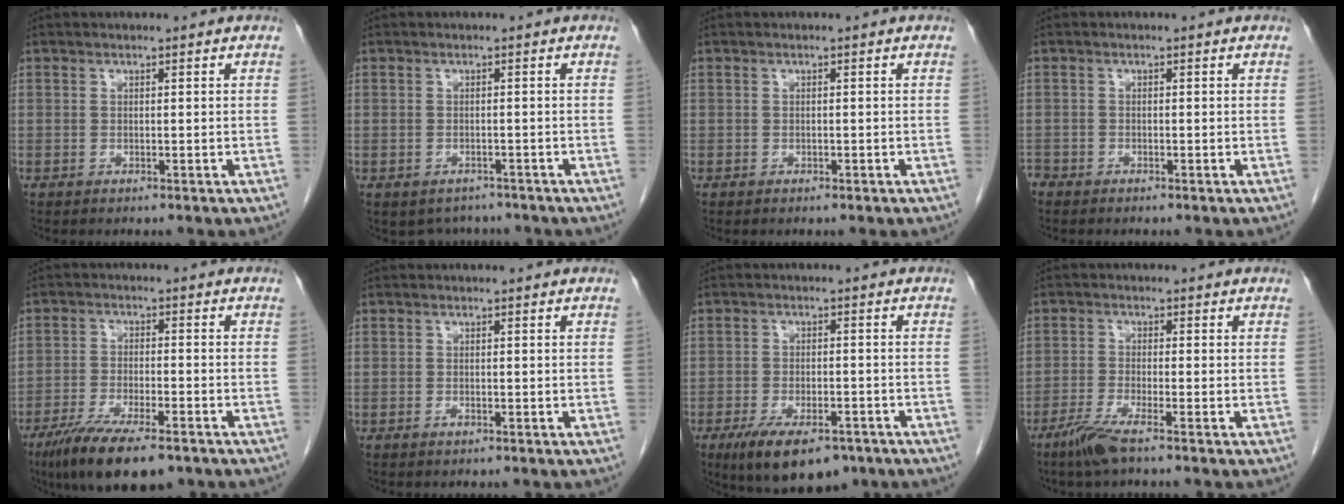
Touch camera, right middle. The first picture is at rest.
{"total": 4.4, "force": [-3.5, 2.5, 0.5], "torque": [0.001, 0.008, -0.046]}
{"total": 0.6, "force": [-0.3, 0.4, 0.3], "torque": [-0.007, 0.000, -0.004]}
{"total": 1.6, "force": [-1.4, 0.8, 0.2], "torque": [-0.009, 0.000, -0.025]}
{"total": 11.9, "force": [-8.3, 2.9, 8.0], "torque": [-0.131, -0.022, -0.135]}
{"total": 0.6, "force": [-0.3, 0.3, 0.4], "torque": [-0.010, 0.001, -0.004]}
{"total": 10.8, "force": [-7.3, 4.4, 6.6], "torque": [-0.108, -0.008, -0.111]}
{"total": 4.2, "force": [-3.0, 0.0, 3.0], "torque": [-0.068, -0.010, -0.063]}